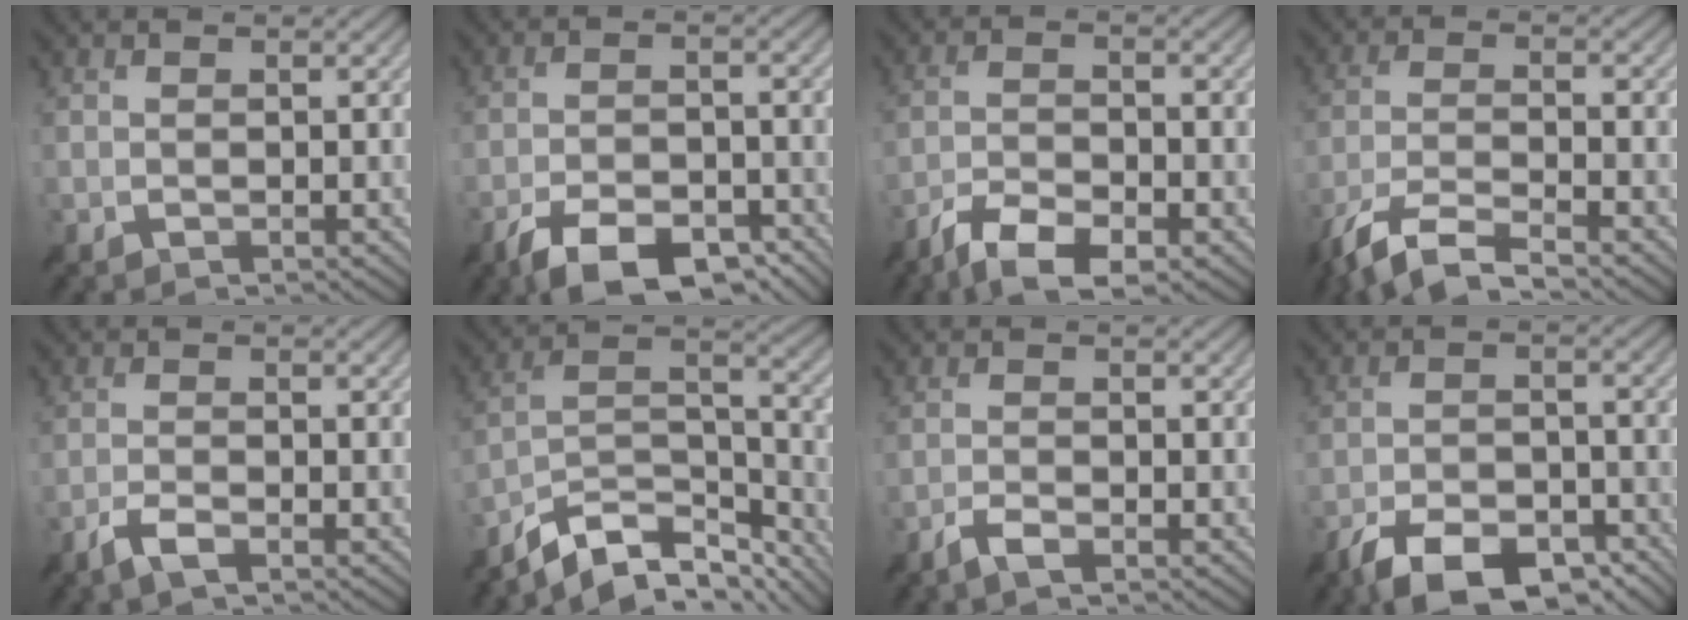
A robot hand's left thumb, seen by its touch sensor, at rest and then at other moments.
{"total": 10.3, "force": [-7.1, 3.6, 6.5], "torque": [-0.114, -0.001, -0.127]}
{"total": 7.4, "force": [-5.1, 2.1, 5.0], "torque": [-0.101, -0.004, -0.095]}
{"total": 8.1, "force": [-5.8, 1.8, 5.3], "torque": [-0.115, -0.009, -0.125]}
{"total": 2.8, "force": [-1.8, 0.6, 2.1], "torque": [-0.048, 0.002, -0.045]}
{"total": 11.3, "force": [-8.5, 4.5, 6.0], "torque": [-0.118, 0.000, -0.155]}
{"total": 2.1, "force": [-1.4, 0.4, 1.5], "torque": [-0.036, 0.003, -0.035]}
{"total": 10.8, "force": [-7.6, 4.0, 6.6], "torque": [-0.116, -0.004, -0.135]}